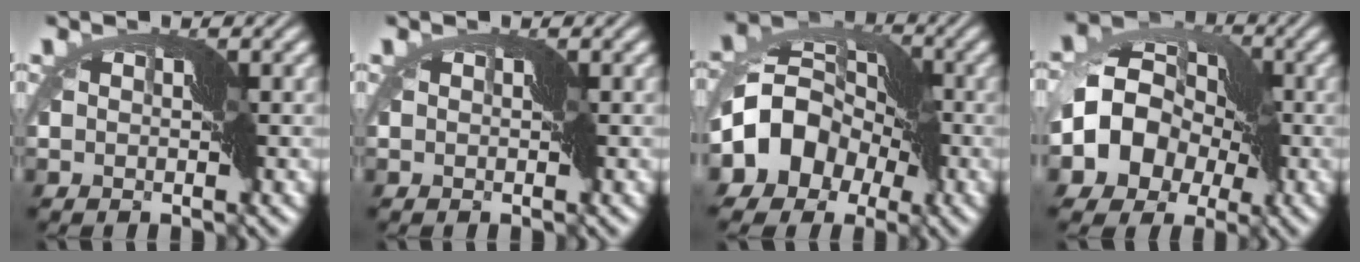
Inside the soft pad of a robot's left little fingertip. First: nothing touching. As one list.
[{"total": 0.0}, {"total": 10.6, "force": [-2.9, 7.7, 6.6], "torque": [-0.119, -0.006, -0.074]}, {"total": 10.5, "force": [-1.8, 7.9, 6.6], "torque": [-0.102, -0.010, -0.054]}]